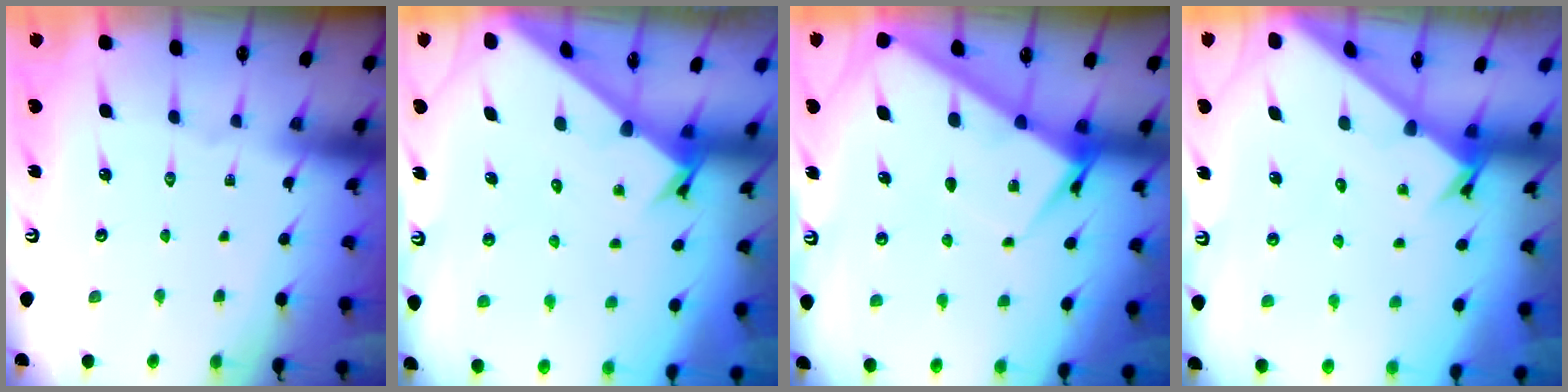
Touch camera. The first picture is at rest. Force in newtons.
{"total": 2.7, "press": 2.7, "slide": 0.3}
{"total": 5.8, "press": 5.7, "slide": 0.6}
{"total": 2.5, "press": 2.5, "slide": 0.2}